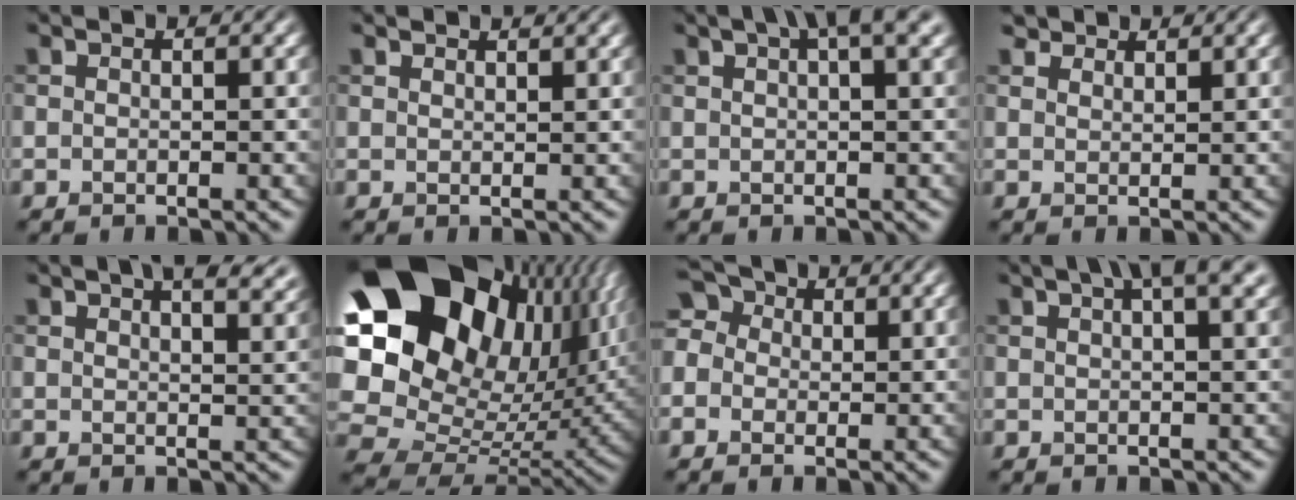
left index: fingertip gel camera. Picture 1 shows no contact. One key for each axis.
{"total": 1.7, "fx": 1.6, "fy": 0.1, "fz": 0.4, "tx": -0.003, "ty": 0.002, "tz": 0.021}
{"total": 4.5, "fx": 2.7, "fy": 0.8, "fz": 3.5, "tx": -0.041, "ty": 0.014, "tz": 0.041}
{"total": 2.6, "fx": 2.4, "fy": 0.9, "fz": 0.5, "tx": -0.009, "ty": -0.007, "tz": 0.046}
{"total": 7.8, "fx": 5.2, "fy": 3.3, "fz": 4.8, "tx": -0.028, "ty": 0.028, "tz": 0.046}
{"total": 21.7, "fx": 8.3, "fy": 15.2, "fz": 13.0, "tx": -0.273, "ty": 0.032, "tz": 0.160}
{"total": 4.9, "fx": 1.1, "fy": 4.1, "fz": 2.5, "tx": -0.051, "ty": 0.031, "tz": -0.010}
{"total": 5.7, "fx": 3.5, "fy": 1.5, "fz": 4.2, "tx": -0.042, "ty": 0.020, "tz": 0.042}